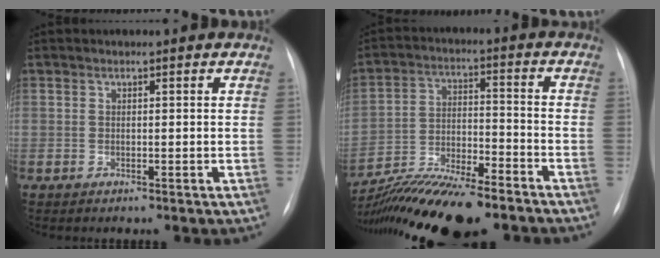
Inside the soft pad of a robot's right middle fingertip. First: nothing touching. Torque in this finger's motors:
{"motor_torque": [1.07, -1.07, 0.36, 0.12]}